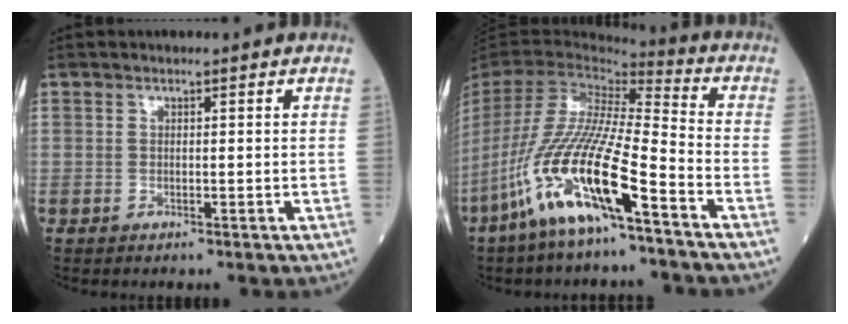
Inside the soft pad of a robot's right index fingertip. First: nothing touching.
{"total": 18.5, "force": [-10.0, 2.0, 15.5], "torque": [-0.347, -0.042, -0.196]}